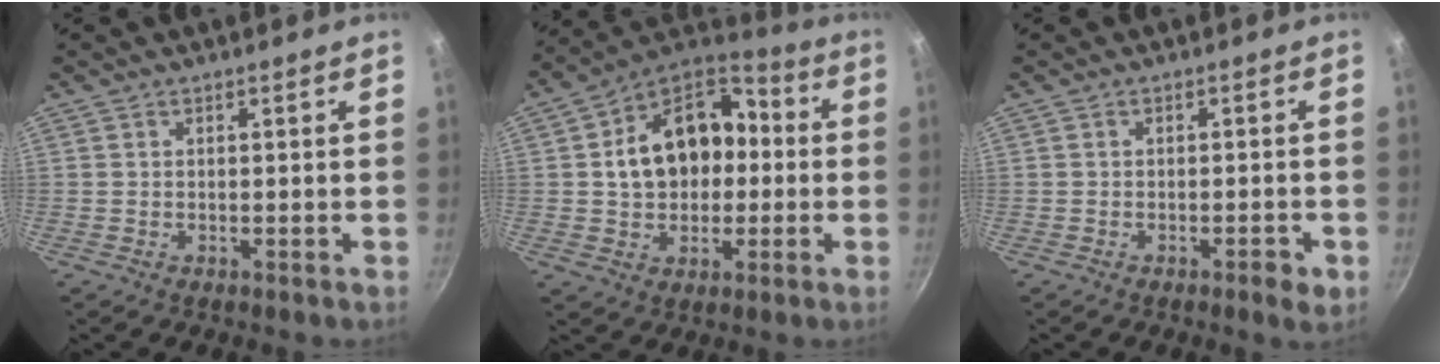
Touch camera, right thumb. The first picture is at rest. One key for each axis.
{"total": 17.7, "fx": 1.0, "fy": 12.4, "fz": 12.6, "tx": -0.154, "ty": 0.033, "tz": 0.009}
{"total": 2.9, "fx": -1.4, "fy": 0.8, "fz": 2.4, "tx": -0.033, "ty": 0.001, "tz": -0.022}